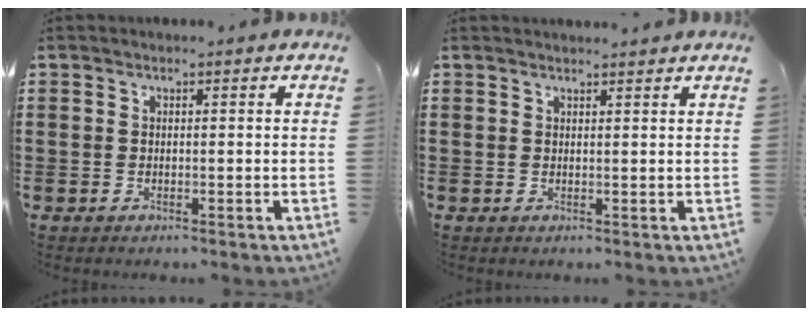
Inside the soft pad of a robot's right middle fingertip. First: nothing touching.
{"total": 1.1, "force": [1.1, -0.1, 0.2], "torque": [0.003, -0.004, 0.019]}